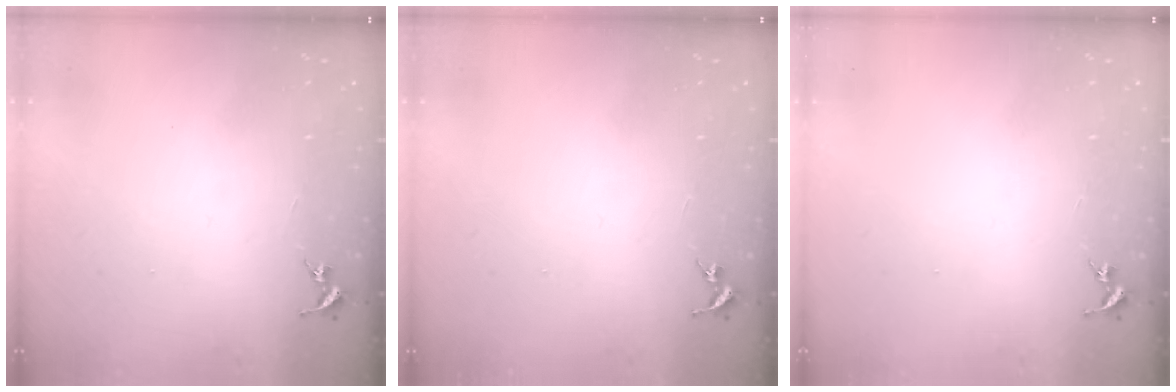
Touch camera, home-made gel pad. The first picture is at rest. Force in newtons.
{"total": 0.0}
{"total": 0.0}